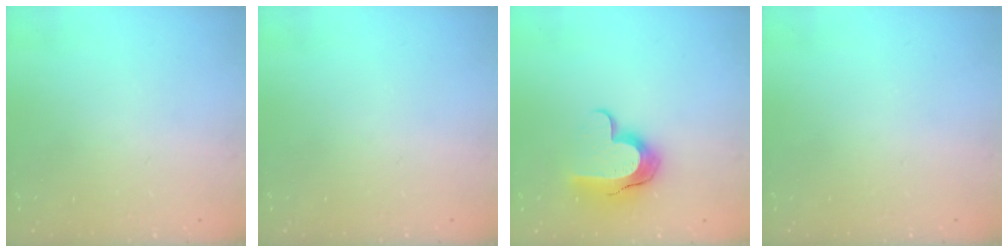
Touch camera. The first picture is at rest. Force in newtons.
{"total": 0.0}
{"total": 11.1, "press": 11.1, "slide": 0.8}
{"total": 0.0}